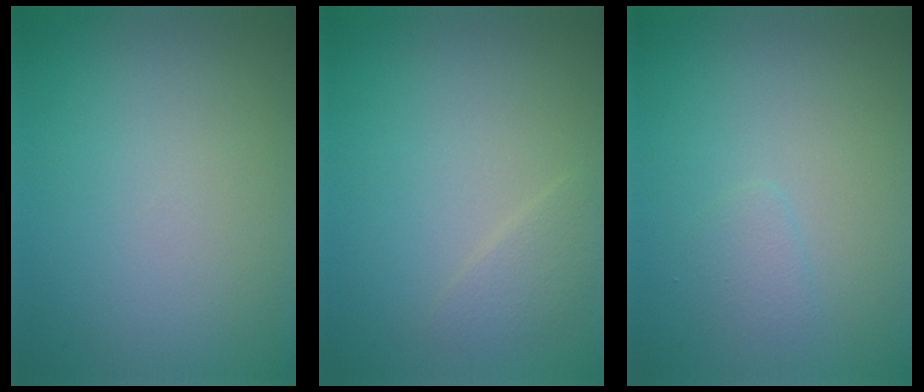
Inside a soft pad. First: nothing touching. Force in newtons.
{"total": 1.4, "press": 1.4, "slide": 0.1}
{"total": 1.0, "press": 1.0, "slide": 0.0}